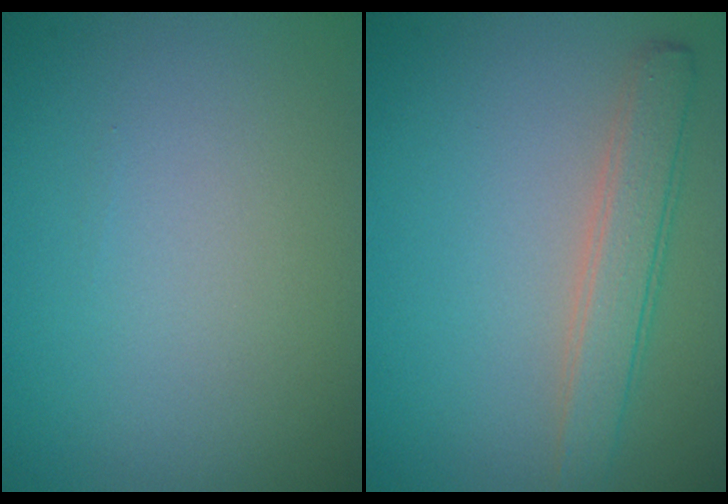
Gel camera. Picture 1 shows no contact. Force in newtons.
{"total": 2.9, "press": 2.9, "slide": 0.2}